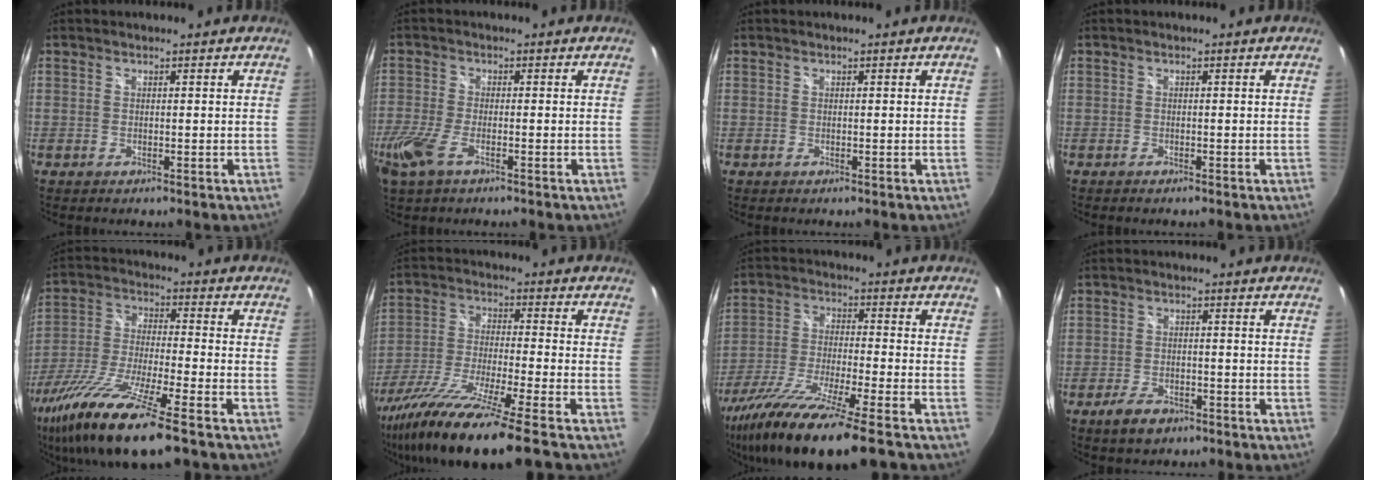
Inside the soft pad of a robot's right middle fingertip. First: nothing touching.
{"total": 7.5, "force": [-4.1, 2.9, 5.7], "torque": [-0.143, -0.020, -0.078]}
{"total": 0.0}
{"total": 0.5, "force": [-0.5, 0.1, 0.2], "torque": [-0.004, -0.002, -0.010]}
{"total": 18.9, "force": [-12.7, 1.9, 13.9], "torque": [-0.283, -0.055, -0.232]}
{"total": 18.6, "force": [-14.4, -0.6, 11.8], "torque": [-0.234, -0.058, -0.256]}
{"total": 19.4, "force": [-14.6, 1.0, 12.7], "torque": [-0.252, -0.059, -0.262]}
{"total": 5.1, "force": [-3.5, 2.5, 2.7], "torque": [-0.069, -0.005, -0.059]}